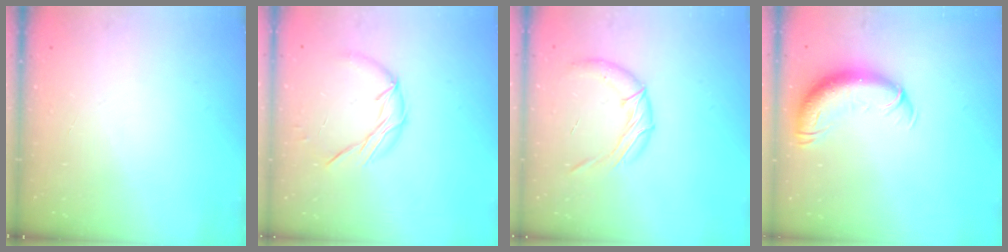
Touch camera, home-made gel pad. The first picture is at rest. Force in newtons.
{"total": 9.4, "press": 9.4, "slide": 0.2}
{"total": 10.8, "press": 10.7, "slide": 1.2}
{"total": 13.1, "press": 12.7, "slide": 3.3}